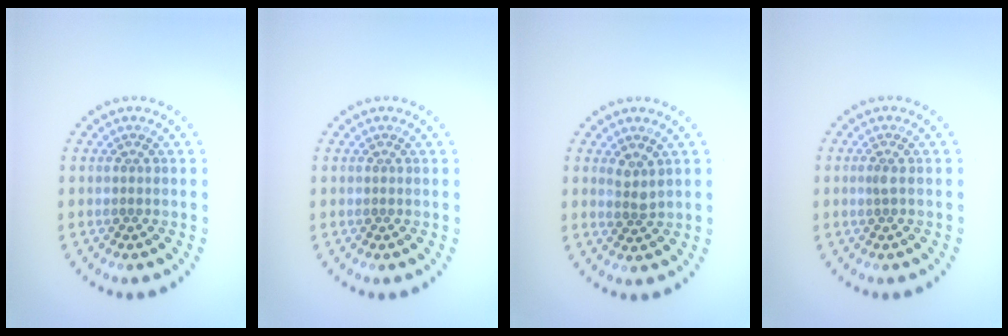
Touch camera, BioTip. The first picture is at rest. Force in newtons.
{"total": 0.0}
{"total": 1.7, "press": 1.4, "slide": 0.9}
{"total": 0.8, "press": 0.6, "slide": 0.5}